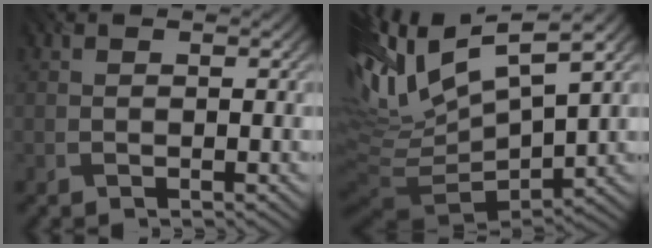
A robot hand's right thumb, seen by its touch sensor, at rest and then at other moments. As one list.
[{"total": 15.2, "force": [5.3, 5.6, 13.0], "torque": [-0.272, 0.008, 0.125]}]